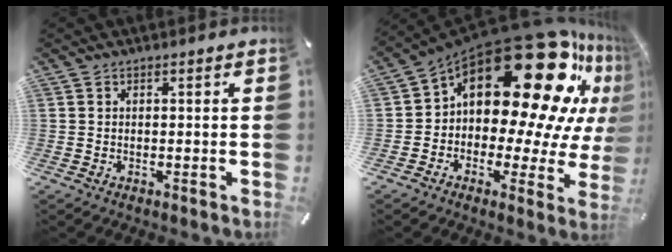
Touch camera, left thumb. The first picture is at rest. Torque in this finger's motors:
{"motor_torque": [1.72, 1.72, 1.64, -1.13, 0.63]}